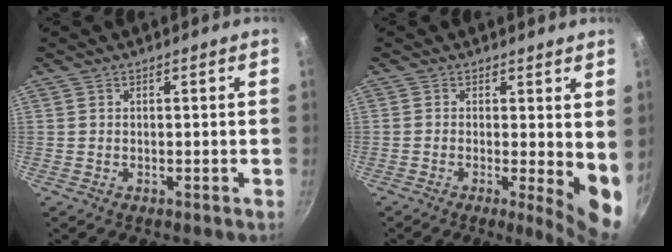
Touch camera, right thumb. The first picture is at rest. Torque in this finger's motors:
{"motor_torque": [-0.39, 1.00, 0.13, 0.08, 0.12]}